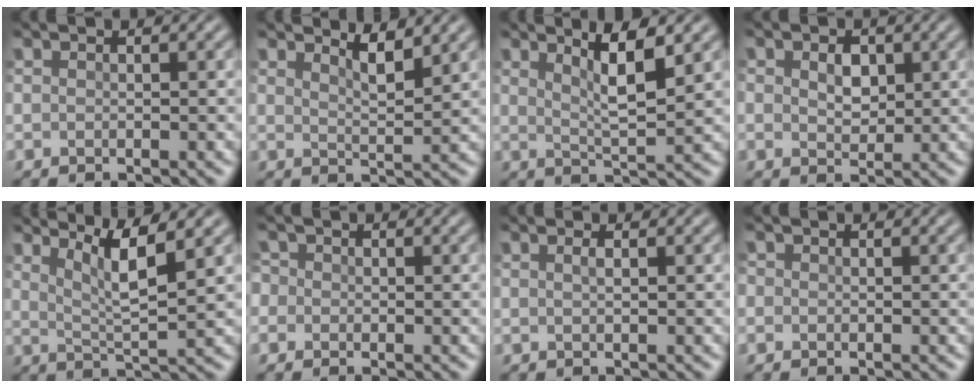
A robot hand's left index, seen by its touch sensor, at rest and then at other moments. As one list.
[{"total": 2.4, "force": [1.9, 0.5, 1.4], "torque": [-0.019, -0.006, 0.030]}, {"total": 4.1, "force": [2.0, 0.8, 3.5], "torque": [-0.056, -0.007, 0.034]}, {"total": 2.0, "force": [0.2, 1.5, 1.2], "torque": [-0.027, -0.005, 0.005]}, {"total": 4.5, "force": [2.4, 0.7, 3.8], "torque": [-0.063, -0.004, 0.045]}, {"total": 1.6, "force": [-0.2, 1.6, 0.4], "torque": [-0.011, 0.009, -0.014]}, {"total": 0.7, "force": [0.0, 0.2, 0.6], "torque": [-0.010, 0.003, -0.001]}, {"total": 0.6, "force": [-0.3, 0.5, -0.1], "torque": [0.003, -0.001, -0.008]}]